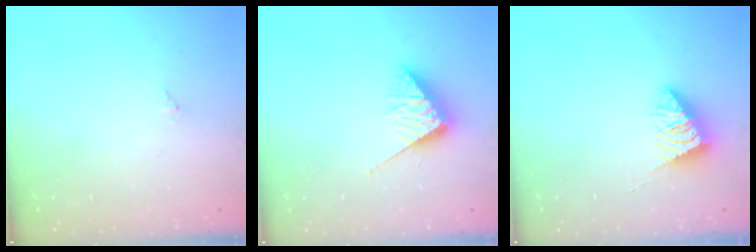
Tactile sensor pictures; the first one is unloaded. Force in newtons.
{"total": 8.2, "press": 8.2, "slide": 0.4}
{"total": 4.2, "press": 4.2, "slide": 0.3}